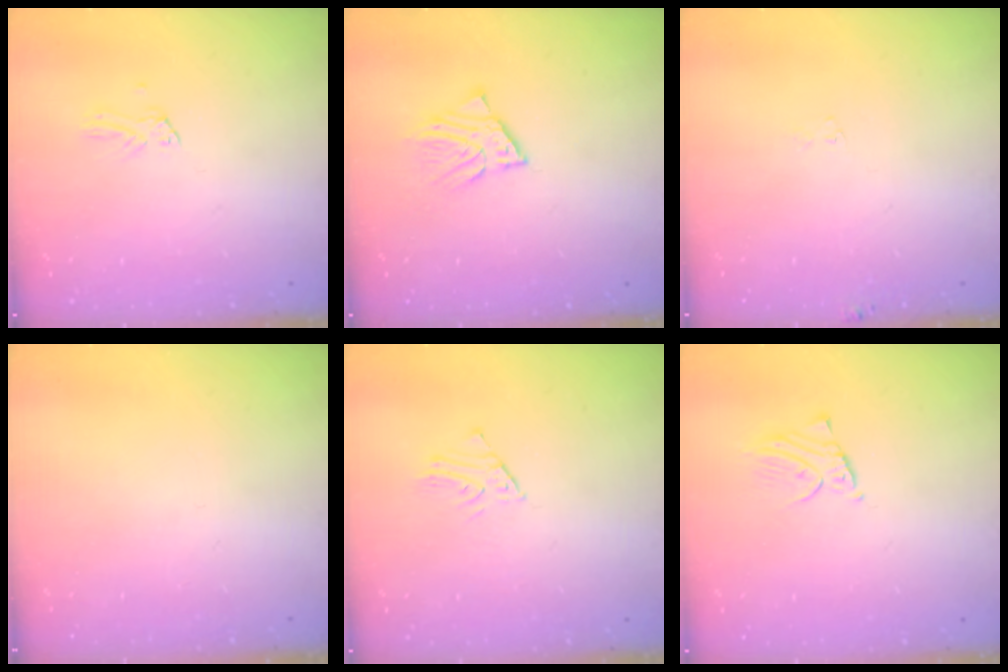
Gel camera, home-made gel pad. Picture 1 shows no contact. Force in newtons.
{"total": 4.6, "press": 4.6, "slide": 0.4}
{"total": 4.0, "press": 4.0, "slide": 0.4}
{"total": 0.0}
{"total": 1.6, "press": 1.6, "slide": 0.2}
{"total": 2.3, "press": 2.3, "slide": 0.1}